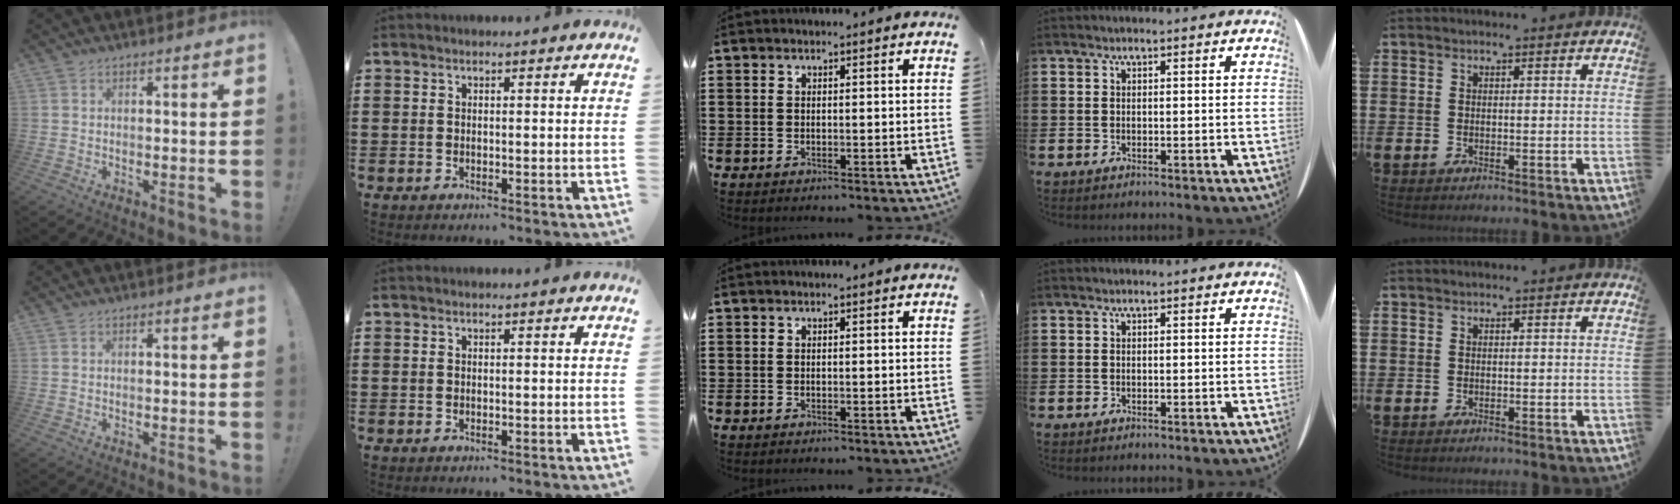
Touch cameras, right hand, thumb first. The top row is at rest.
{}